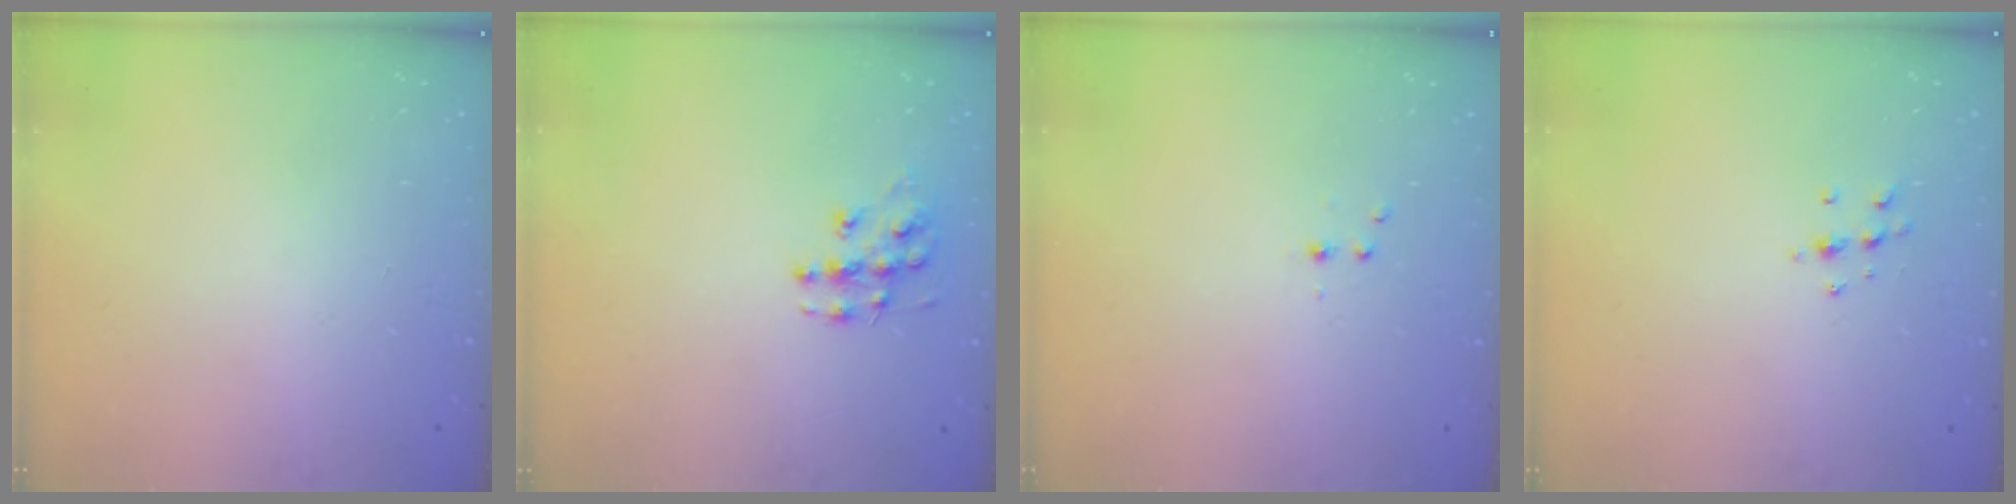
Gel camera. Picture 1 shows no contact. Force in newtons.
{"total": 8.8, "press": 8.8, "slide": 0.7}
{"total": 2.3, "press": 2.1, "slide": 0.9}
{"total": 5.9, "press": 5.8, "slide": 1.2}